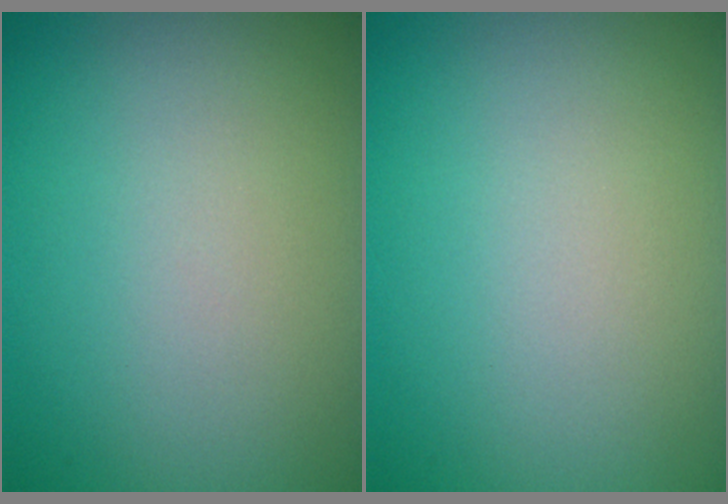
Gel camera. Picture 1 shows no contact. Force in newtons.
{"total": 0.0}